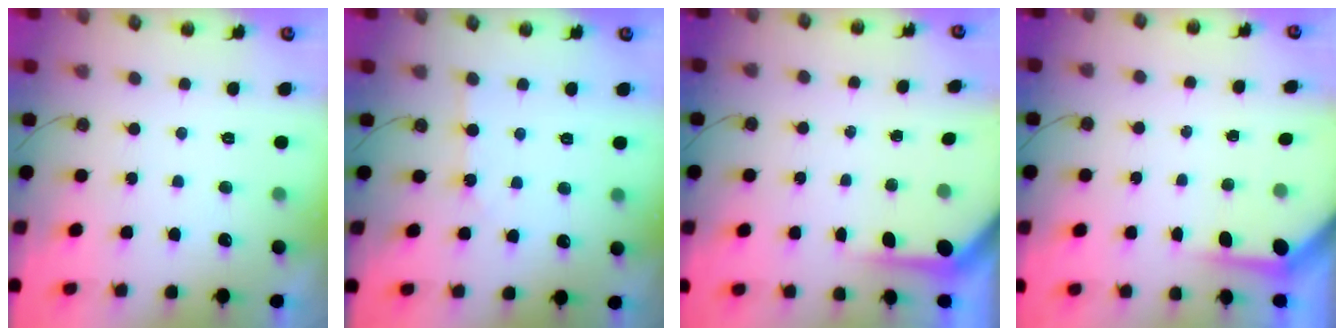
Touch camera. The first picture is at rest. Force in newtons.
{"total": 2.7, "press": 2.7, "slide": 0.4}
{"total": 3.9, "press": 3.9, "slide": 0.3}
{"total": 3.9, "press": 3.9, "slide": 0.3}